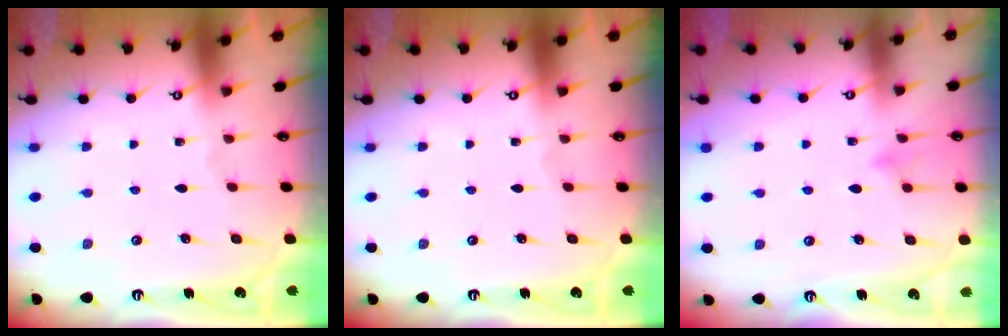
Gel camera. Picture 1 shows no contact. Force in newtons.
{"total": 0.0}
{"total": 8.7, "press": 8.7, "slide": 0.9}